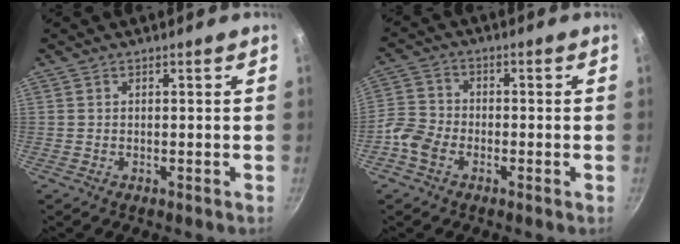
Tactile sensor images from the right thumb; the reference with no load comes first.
{"total": 5.5, "force": [-2.9, 3.9, 2.6], "torque": [-0.048, 0.024, -0.069]}